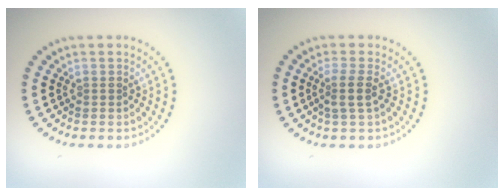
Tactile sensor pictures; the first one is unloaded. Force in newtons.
{"total": 1.8, "press": 1.4, "slide": 1.1}